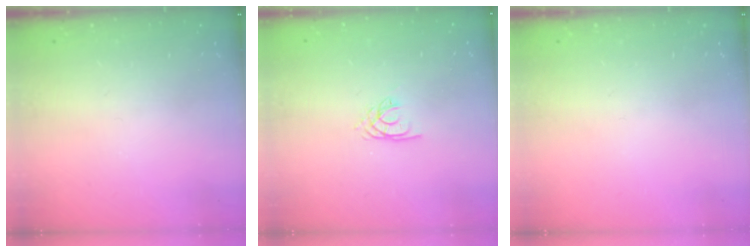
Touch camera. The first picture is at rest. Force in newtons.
{"total": 2.1, "press": 2.1, "slide": 0.3}
{"total": 0.0}